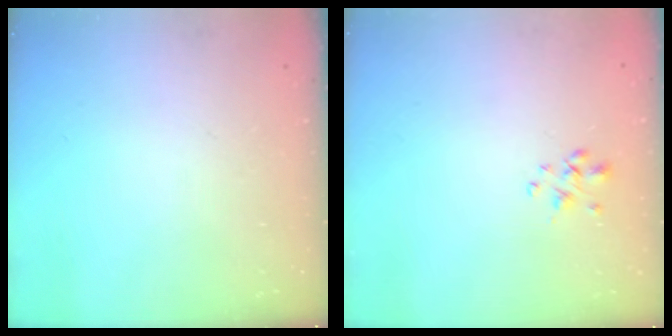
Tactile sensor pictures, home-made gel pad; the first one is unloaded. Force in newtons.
{"total": 1.9, "press": 1.7, "slide": 0.8}